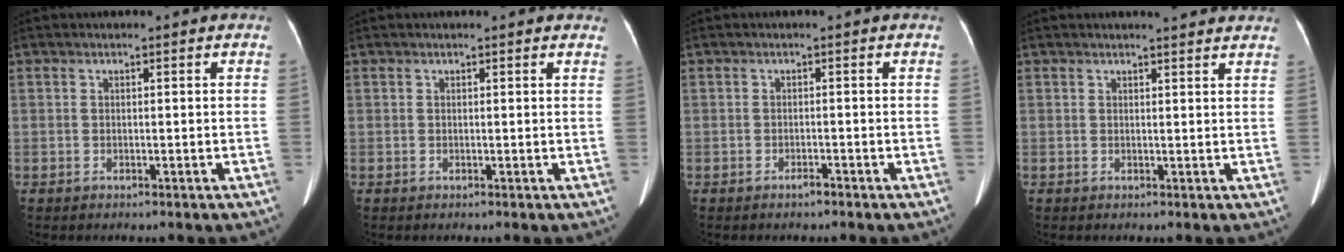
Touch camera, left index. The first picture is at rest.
{"total": 2.7, "force": [2.4, 0.8, 0.9], "torque": [-0.011, 0.005, 0.013]}
{"total": 1.0, "force": [-0.9, 0.1, 0.4], "torque": [-0.010, -0.005, -0.013]}
{"total": 5.0, "force": [4.6, 0.4, 1.8], "torque": [-0.026, 0.003, 0.041]}